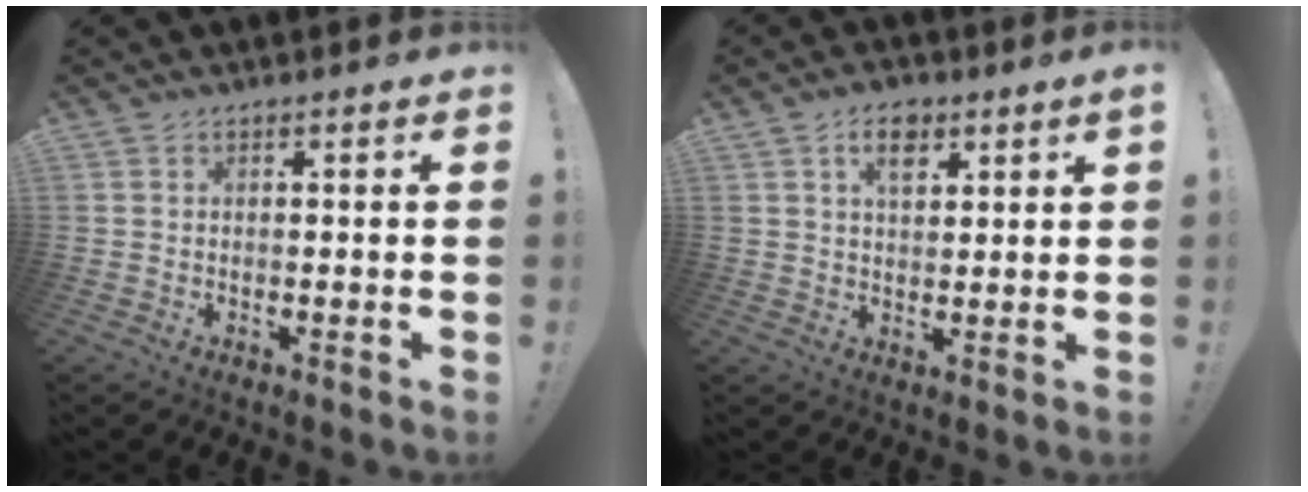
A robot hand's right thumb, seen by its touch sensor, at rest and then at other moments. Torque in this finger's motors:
{"motor_torque": [0.00, 0.00, 0.05, 0.04, 0.00]}